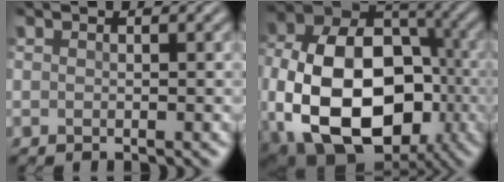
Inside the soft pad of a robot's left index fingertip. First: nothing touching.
{"total": 17.0, "force": [-3.5, 11.9, 11.6], "torque": [-0.209, -0.033, -0.044]}